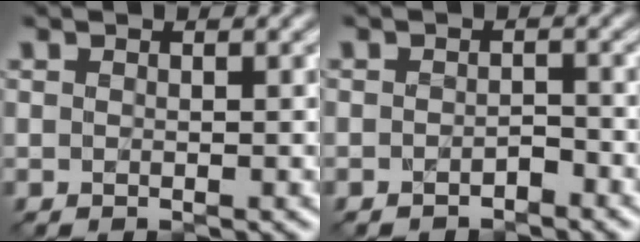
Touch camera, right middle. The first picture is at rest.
{"total": 0.8, "force": [-0.8, 0.0, 0.1], "torque": [-0.003, -0.003, -0.012]}